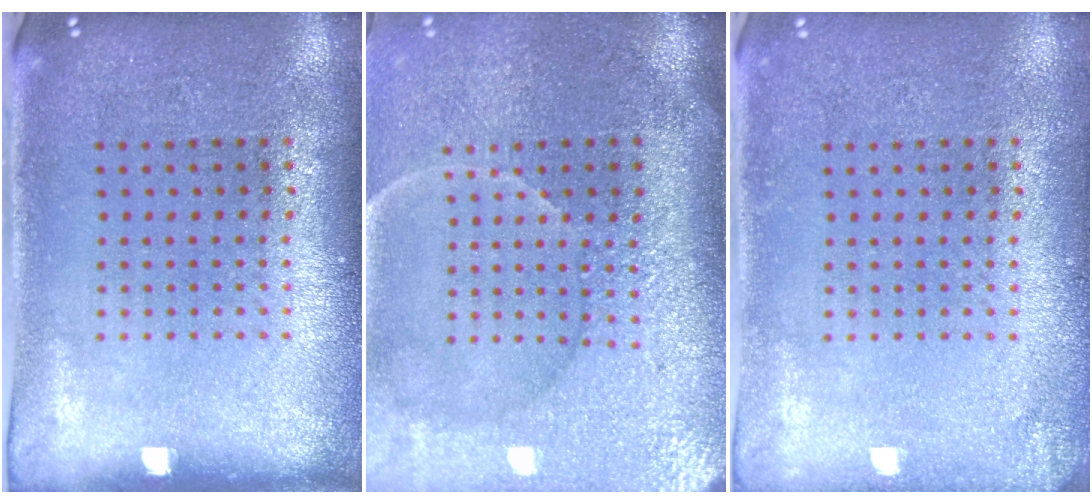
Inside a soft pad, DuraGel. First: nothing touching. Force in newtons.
{"total": 4.3, "press": 3.9, "slide": 1.9}
{"total": 1.3, "press": 1.3, "slide": 0.1}